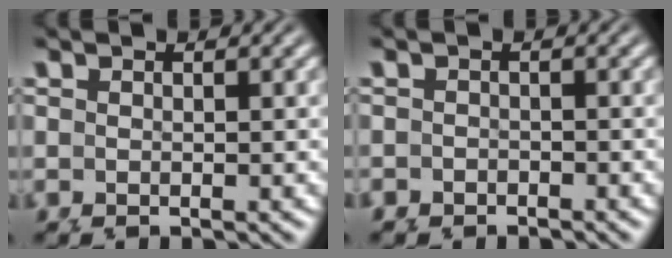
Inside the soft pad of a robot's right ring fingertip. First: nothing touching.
{"total": 1.0, "force": [-0.8, 0.1, -0.7], "torque": [0.017, -0.001, -0.013]}